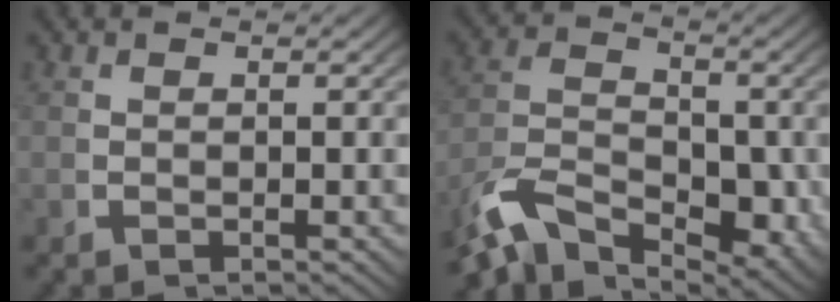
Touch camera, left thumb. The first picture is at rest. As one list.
[{"total": 8.3, "force": [-3.1, 5.0, 5.9], "torque": [-0.105, -0.035, -0.047]}]